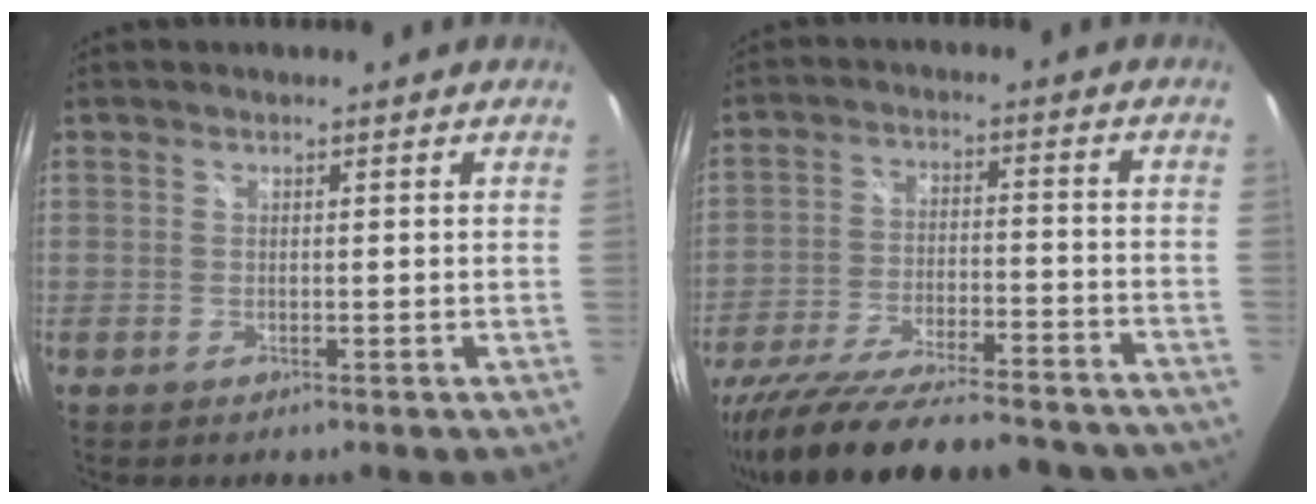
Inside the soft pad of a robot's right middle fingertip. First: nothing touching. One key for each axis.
{"total": 27.1, "fx": -23.4, "fy": 5.8, "fz": 12.3, "tx": -0.227, "ty": -0.055, "tz": -0.336}